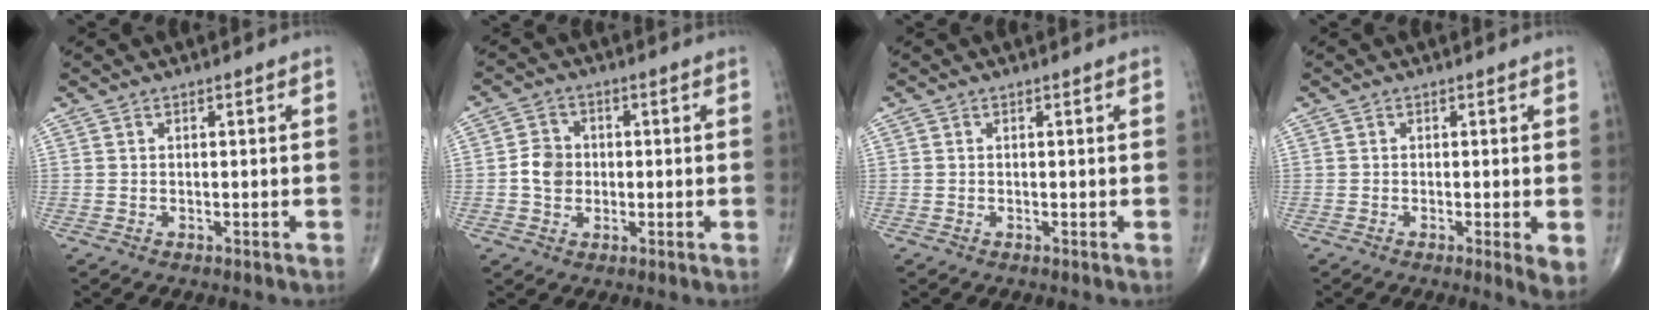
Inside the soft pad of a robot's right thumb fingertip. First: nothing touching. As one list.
[{"total": 5.0, "force": [-0.3, 4.3, 2.5], "torque": [-0.032, 0.007, -0.012]}, {"total": 0.0}, {"total": 3.2, "force": [-0.6, 0.4, 3.2], "torque": [-0.053, -0.012, -0.014]}]